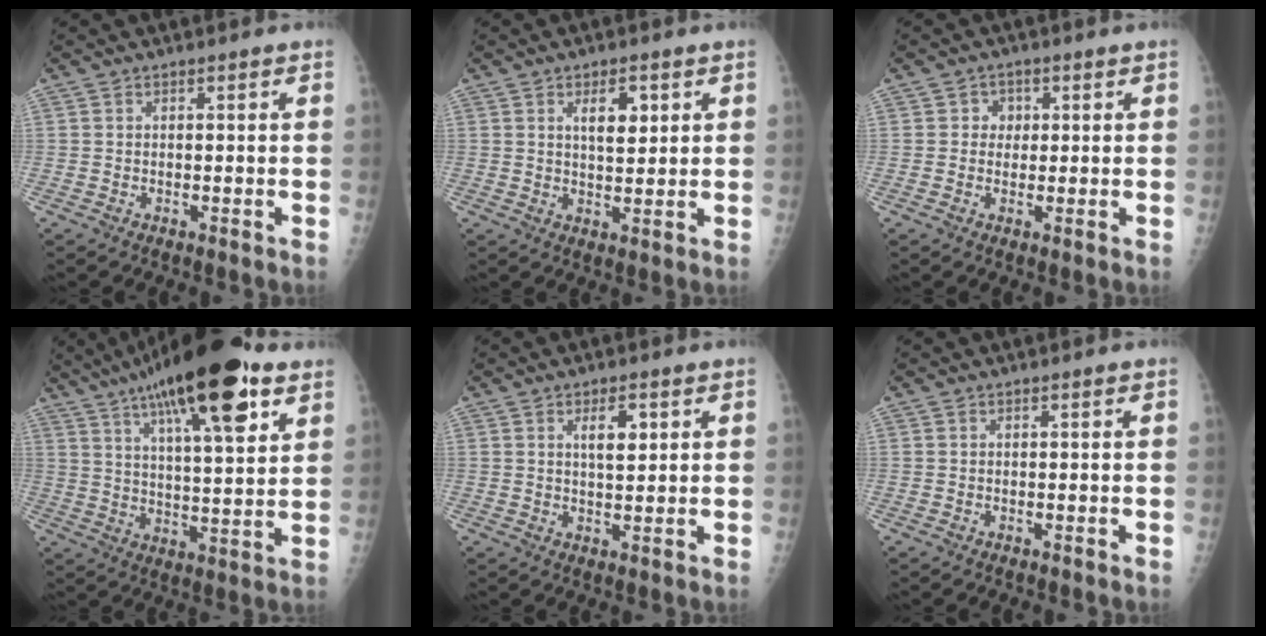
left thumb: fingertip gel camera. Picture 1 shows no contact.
{"total": 5.3, "force": [2.2, 2.5, 4.1], "torque": [-0.048, -0.011, 0.037]}
{"total": 2.6, "force": [0.6, 2.4, 0.7], "torque": [0.014, 0.005, 0.003]}
{"total": 22.6, "force": [12.5, 6.4, 17.6], "torque": [-0.273, -0.025, 0.198]}
{"total": 4.3, "force": [1.7, 1.8, 3.5], "torque": [-0.045, -0.008, 0.029]}
{"total": 0.0}